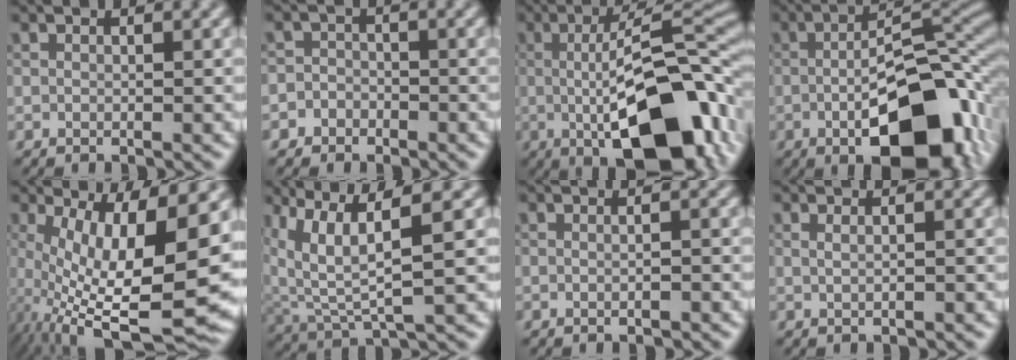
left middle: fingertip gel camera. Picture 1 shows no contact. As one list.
[{"total": 2.5, "force": [-1.4, 2.2, 0.1], "torque": [0.034, 0.007, -0.039]}, {"total": 14.2, "force": [-2.3, 5.2, 13.1], "torque": [-0.182, -0.003, -0.040]}, {"total": 13.2, "force": [-4.4, 5.5, 11.2], "torque": [-0.168, -0.004, -0.070]}, {"total": 14.7, "force": [-1.9, 4.7, 13.7], "torque": [-0.231, -0.013, -0.026]}, {"total": 6.2, "force": [3.0, 1.7, 5.2], "torque": [-0.121, -0.008, 0.063]}, {"total": 0.9, "force": [-0.2, 0.2, 0.9], "torque": [-0.013, -0.003, -0.009]}, {"total": 1.3, "force": [0.3, 0.6, 1.1], "torque": [-0.010, -0.004, -0.005]}]